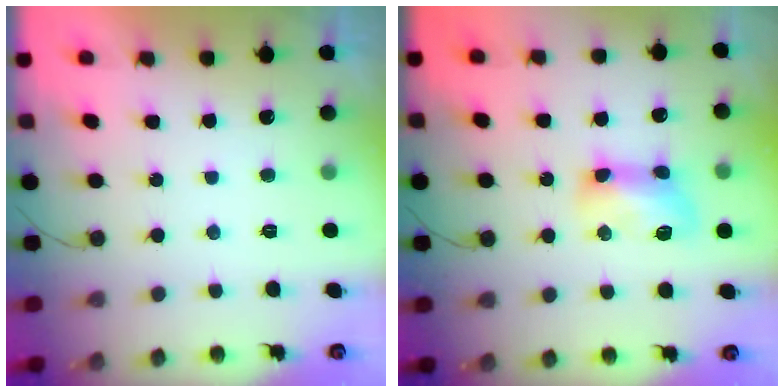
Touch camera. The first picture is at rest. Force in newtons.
{"total": 9.5, "press": 9.5, "slide": 0.6}